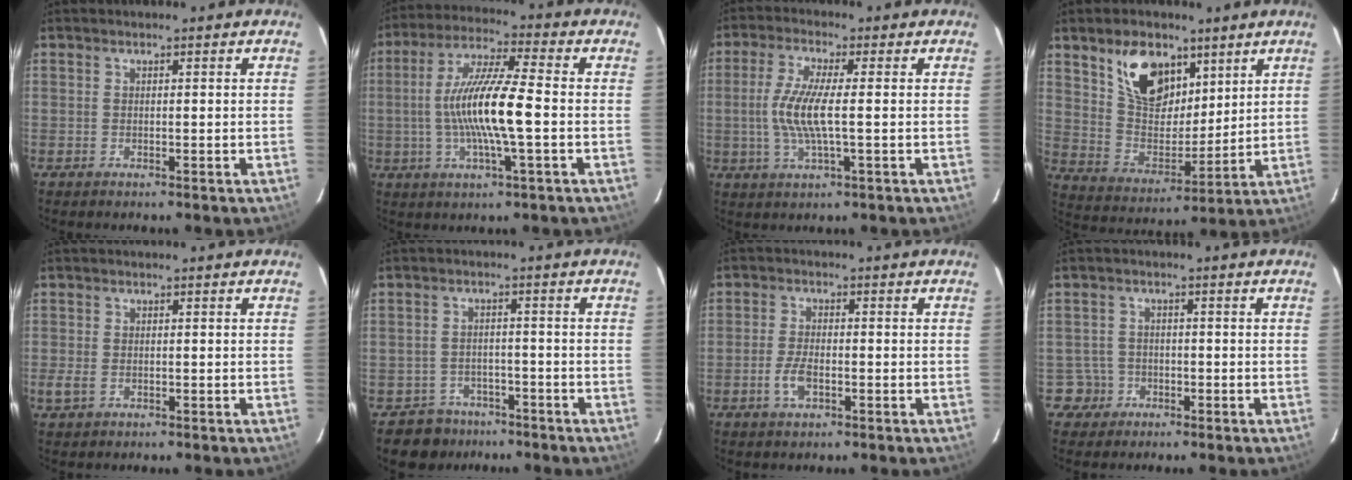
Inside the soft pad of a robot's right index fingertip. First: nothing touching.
{"total": 13.5, "force": [-1.6, 1.3, 13.4], "torque": [-0.255, 0.003, -0.033]}
{"total": 8.6, "force": [-0.6, 1.3, 8.4], "torque": [-0.171, -0.004, -0.012]}
{"total": 14.2, "force": [8.2, 8.3, 8.2], "torque": [-0.146, 0.009, 0.161]}
{"total": 2.5, "force": [-0.9, 1.6, 1.7], "torque": [-0.035, -0.005, -0.016]}
{"total": 6.2, "force": [-4.6, 4.1, 0.2], "torque": [-0.021, 0.023, -0.067]}
{"total": 4.4, "force": [-1.8, 2.1, 3.4], "torque": [-0.077, -0.002, -0.034]}
{"total": 3.8, "force": [-1.7, 3.4, -0.4], "torque": [0.006, 0.022, -0.029]}